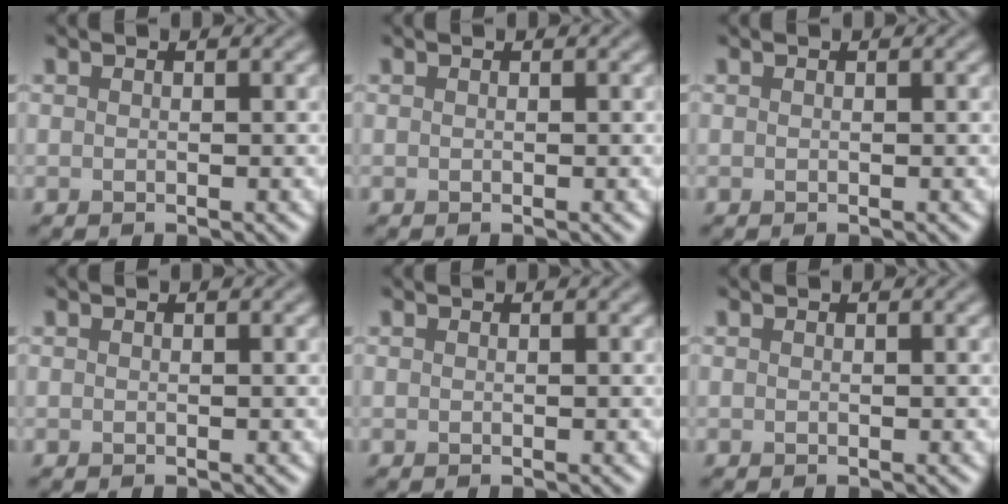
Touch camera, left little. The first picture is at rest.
{"total": 0.0}
{"total": 0.0}
{"total": 0.0}
{"total": 0.0}
{"total": 0.0}